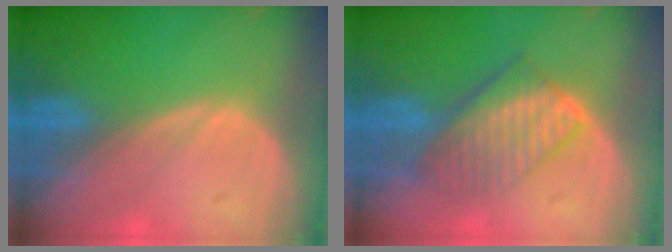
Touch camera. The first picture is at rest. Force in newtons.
{"total": 7.5, "press": 6.8, "slide": 3.1}